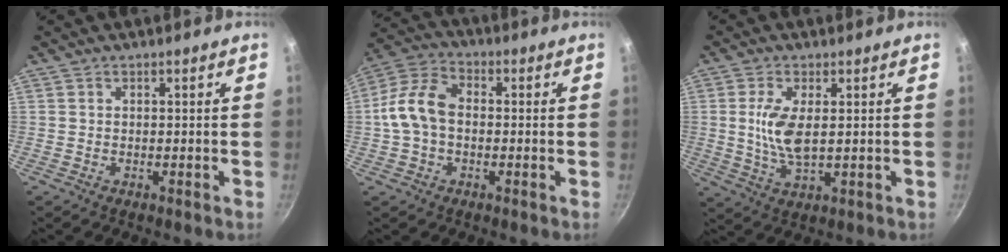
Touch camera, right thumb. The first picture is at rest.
{"total": 10.3, "force": [-0.4, 7.0, 7.5], "torque": [-0.149, 0.032, -0.017]}
{"total": 7.4, "force": [0.9, 3.1, 6.6], "torque": [-0.141, -0.012, 0.021]}